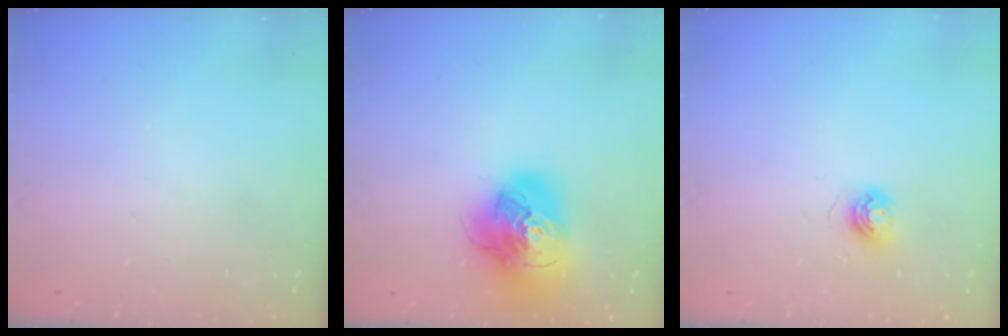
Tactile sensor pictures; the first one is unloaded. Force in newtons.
{"total": 19.1, "press": 18.9, "slide": 2.6}
{"total": 5.6, "press": 5.6, "slide": 0.3}